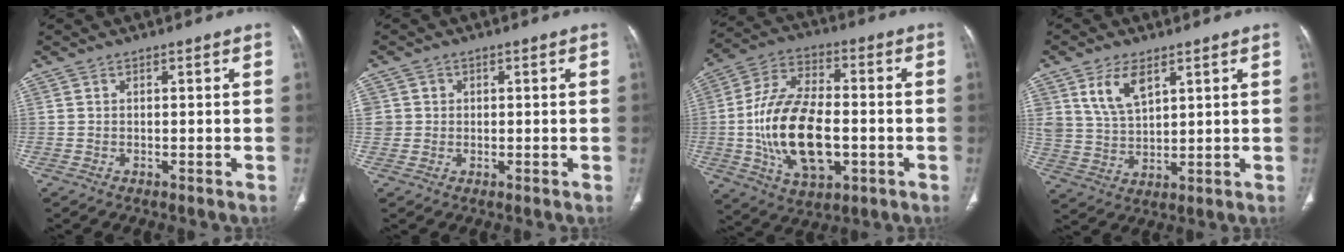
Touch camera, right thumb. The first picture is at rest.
{"total": 3.1, "force": [0.5, 3.0, 0.5], "torque": [0.008, 0.004, 0.013]}
{"total": 19.2, "force": [-2.8, 10.6, 15.9], "torque": [-0.289, 0.016, -0.040]}
{"total": 8.0, "force": [4.3, 4.3, 5.2], "torque": [-0.087, -0.022, 0.092]}